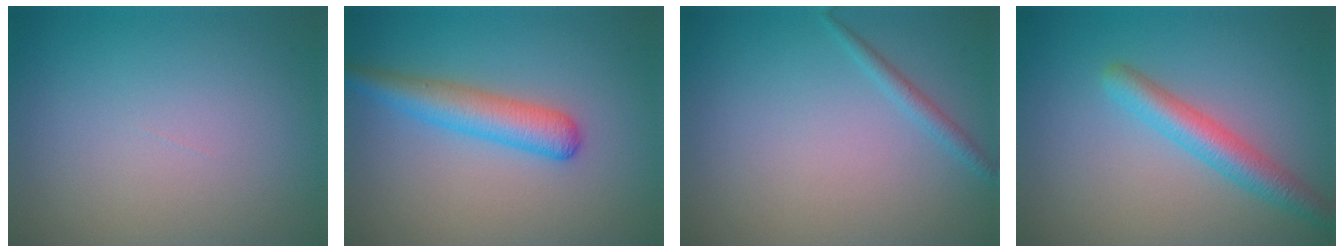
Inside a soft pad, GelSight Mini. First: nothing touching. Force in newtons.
{"total": 3.5, "press": 3.5, "slide": 0.1}
{"total": 1.1, "press": 1.1, "slide": 0.1}
{"total": 3.3, "press": 3.2, "slide": 0.1}